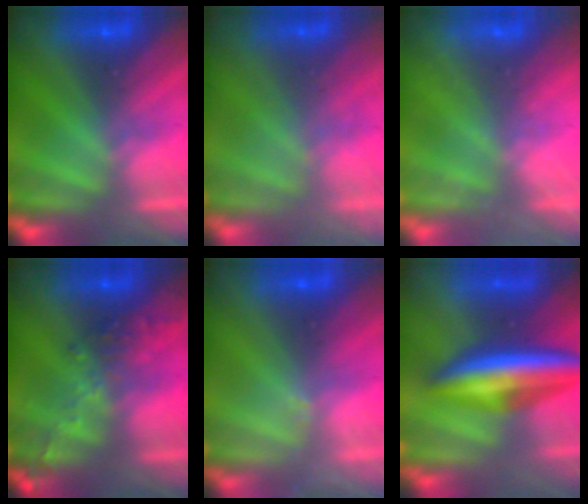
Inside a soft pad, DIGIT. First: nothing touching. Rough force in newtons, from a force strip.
{"total": 2.5}
{"total": 2.5}
{"total": 2.7}
{"total": 2.4}
{"total": 6.6}